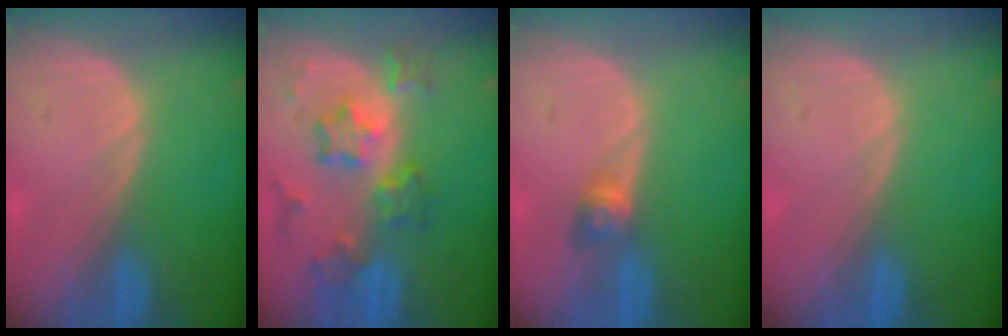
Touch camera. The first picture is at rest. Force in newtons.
{"total": 8.6, "press": 7.6, "slide": 4.1}
{"total": 2.9, "press": 2.5, "slide": 1.5}
{"total": 0.0}